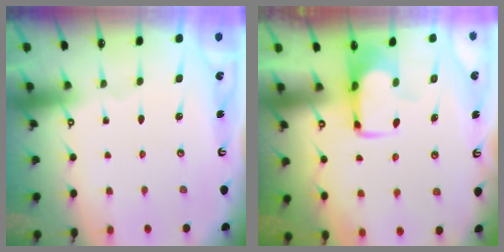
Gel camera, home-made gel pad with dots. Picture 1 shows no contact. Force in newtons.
{"total": 1.6, "press": 1.5, "slide": 0.4}